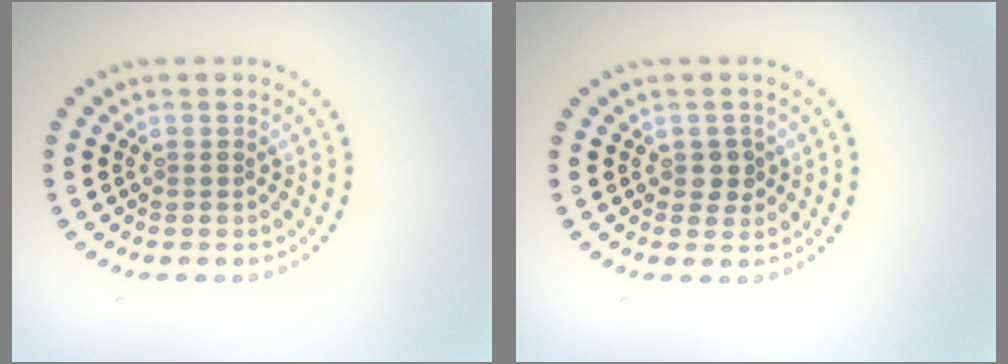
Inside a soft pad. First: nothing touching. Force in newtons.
{"total": 1.4, "press": 1.3, "slide": 0.4}